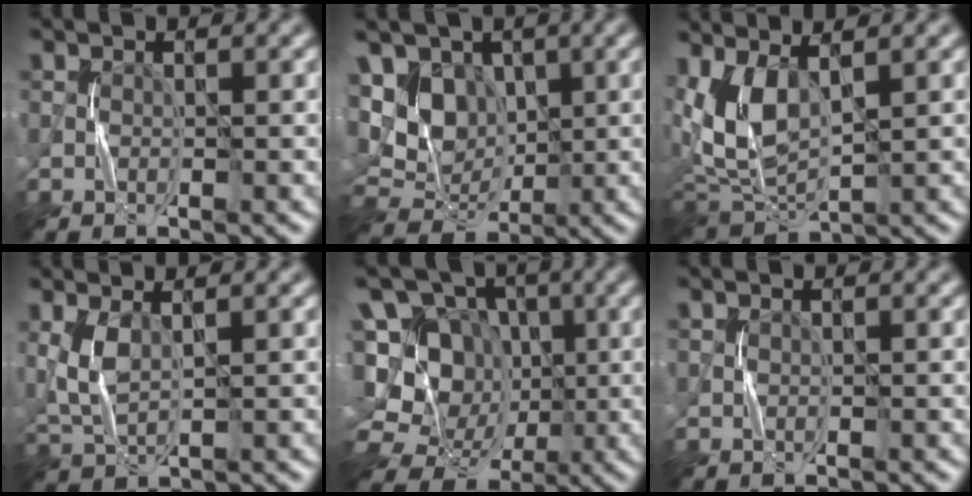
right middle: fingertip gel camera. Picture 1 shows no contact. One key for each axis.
{"total": 8.3, "fx": 1.4, "fy": 6.8, "fz": 4.6, "tx": -0.089, "ty": 0.014, "tz": 0.013}
{"total": 6.8, "fx": 2.2, "fy": 3.1, "fz": 5.6, "tx": -0.137, "ty": 0.001, "tz": 0.048}
{"total": 2.9, "fx": 1.2, "fy": 0.9, "fz": 2.5, "tx": -0.066, "ty": -0.002, "tz": 0.032}
{"total": 14.1, "fx": -1.2, "fy": 12.9, "fz": 5.7, "tx": -0.159, "ty": 0.034, "tz": -0.029}
{"total": 0.0}